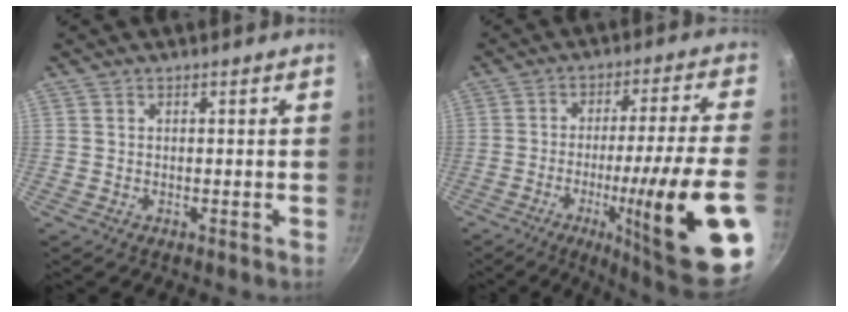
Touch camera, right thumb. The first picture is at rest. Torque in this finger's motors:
{"motor_torque": [2.78, 2.23, 2.29, -0.34, 0.62]}